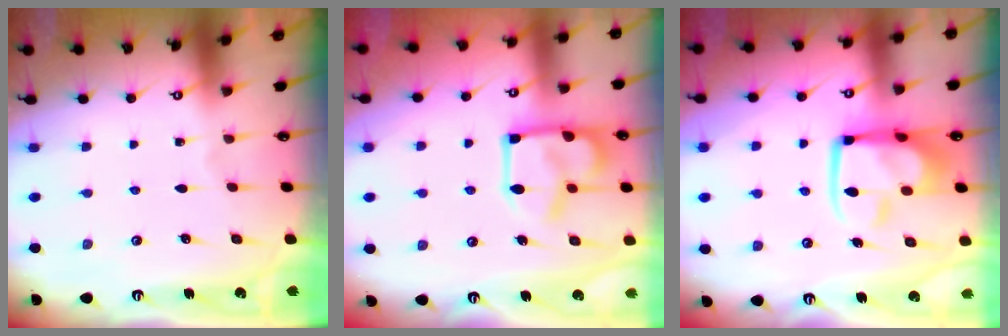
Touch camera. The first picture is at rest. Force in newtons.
{"total": 10.8, "press": 10.7, "slide": 1.9}
{"total": 13.0, "press": 12.9, "slide": 1.3}